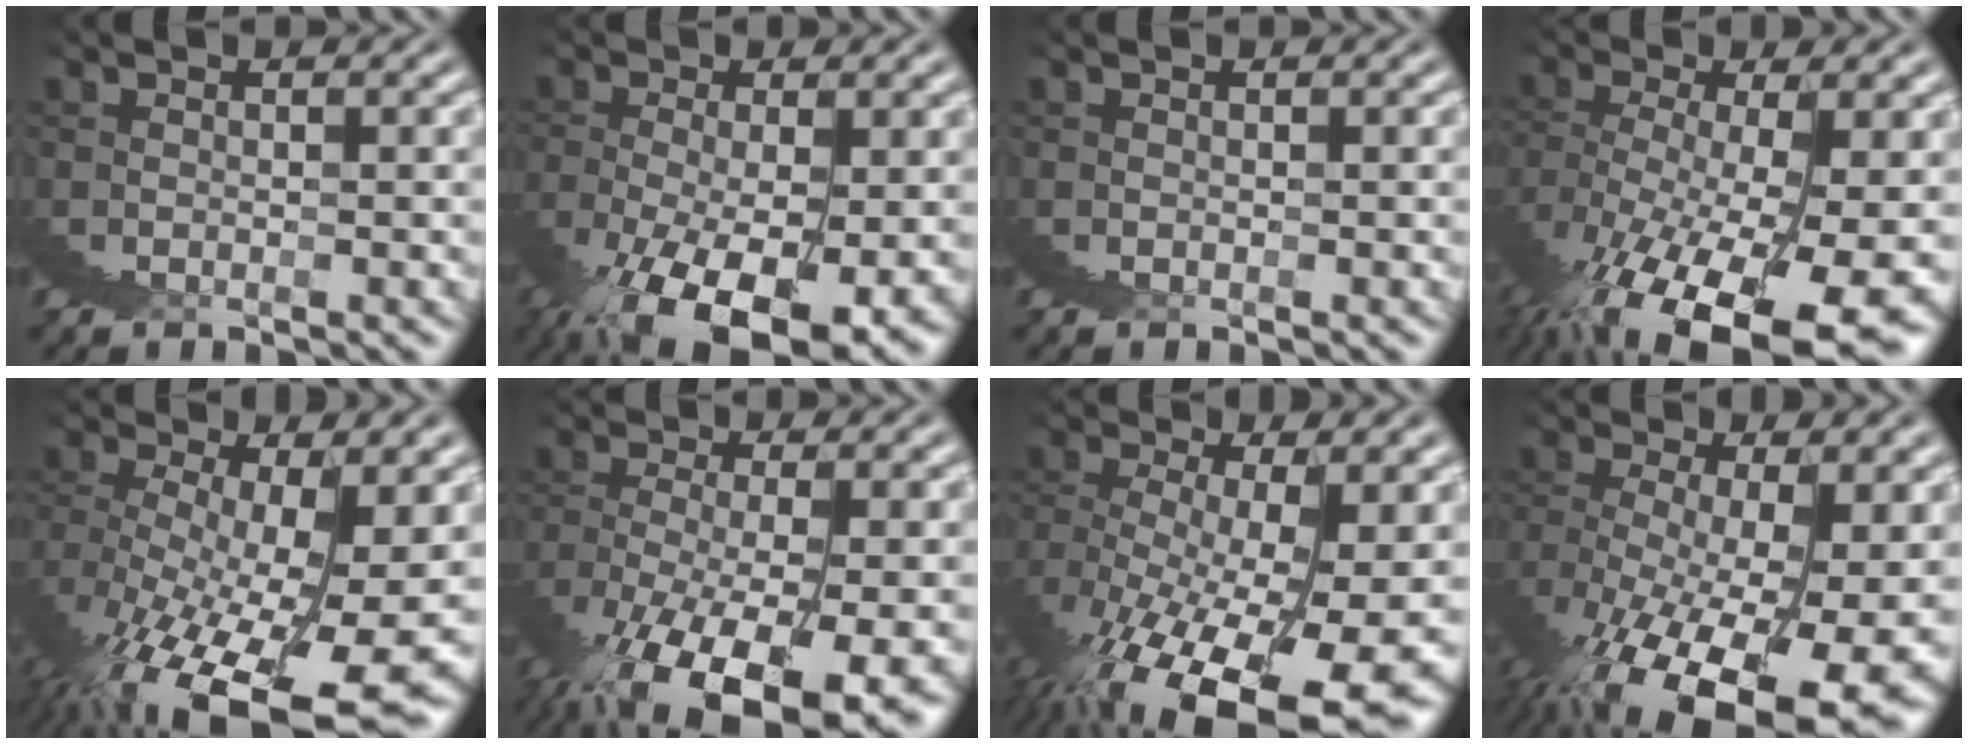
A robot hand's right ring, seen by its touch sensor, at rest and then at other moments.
{"total": 6.2, "force": [-2.5, 2.0, 5.3], "torque": [-0.091, -0.025, -0.027]}
{"total": 0.0}
{"total": 7.7, "force": [-2.4, 3.0, 6.7], "torque": [-0.112, -0.027, -0.017]}
{"total": 7.2, "force": [-1.1, 2.0, 6.8], "torque": [-0.108, -0.027, 0.004]}
{"total": 6.7, "force": [-2.4, 2.7, 5.6], "torque": [-0.109, -0.026, -0.021]}
{"total": 8.0, "force": [-1.9, 2.6, 7.3], "torque": [-0.106, -0.026, -0.009]}
{"total": 8.5, "force": [-2.5, 3.4, 7.4], "torque": [-0.113, -0.028, -0.017]}